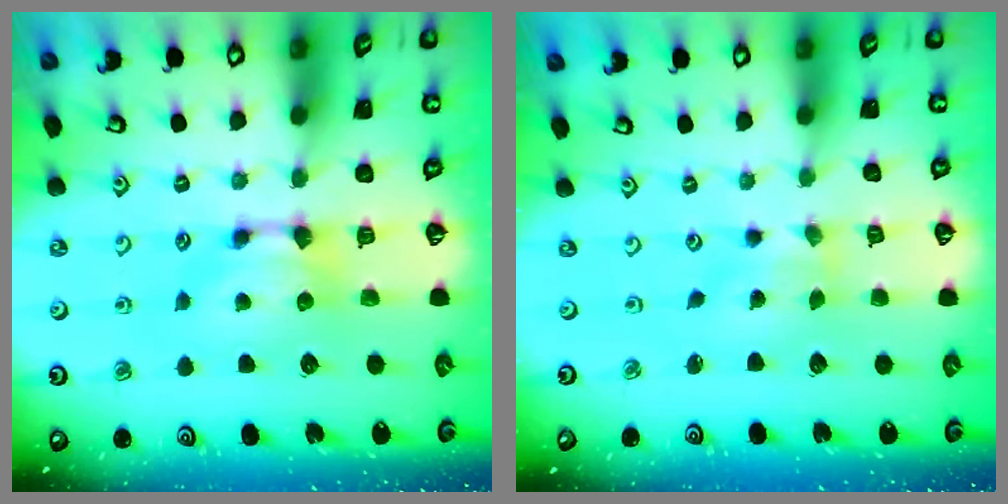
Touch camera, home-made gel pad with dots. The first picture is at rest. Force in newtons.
{"total": 1.8, "press": 1.5, "slide": 1.1}